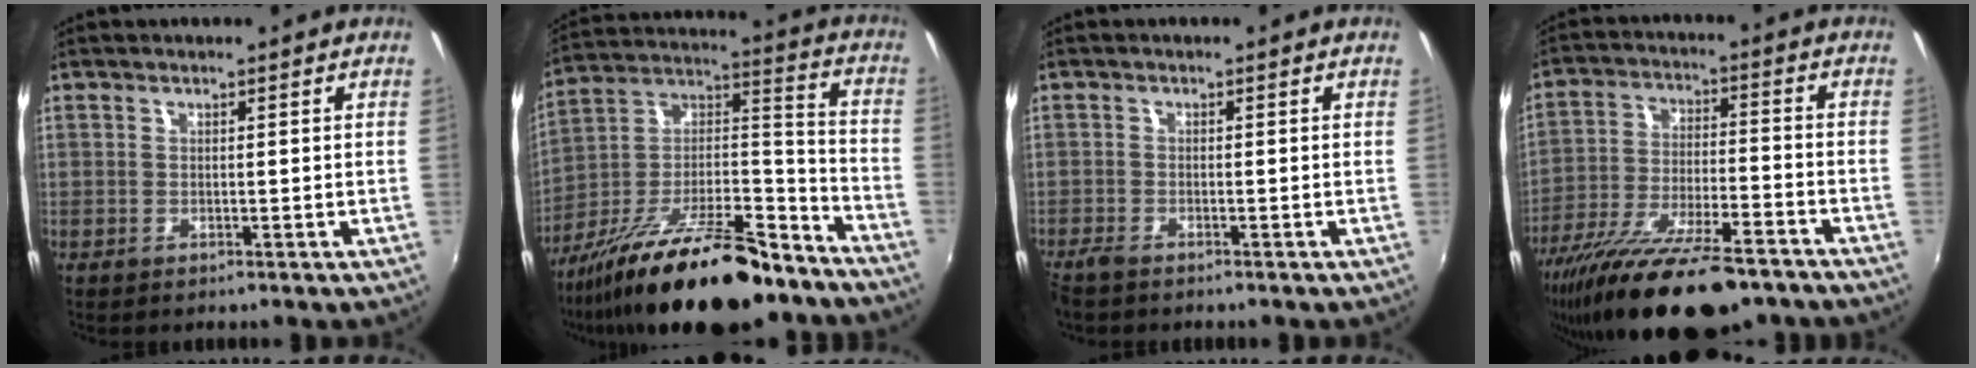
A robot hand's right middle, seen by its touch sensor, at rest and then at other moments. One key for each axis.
{"total": 25.6, "fx": -18.5, "fy": 7.6, "fz": 16.0, "tx": -0.268, "ty": -0.005, "tz": -0.292}
{"total": 2.3, "fx": -2.0, "fy": 0.5, "fz": 1.0, "tx": -0.028, "ty": -0.008, "tz": -0.042}
{"total": 22.8, "fx": -17.3, "fy": 6.0, "fz": 13.5, "tx": -0.257, "ty": -0.055, "tz": -0.280}